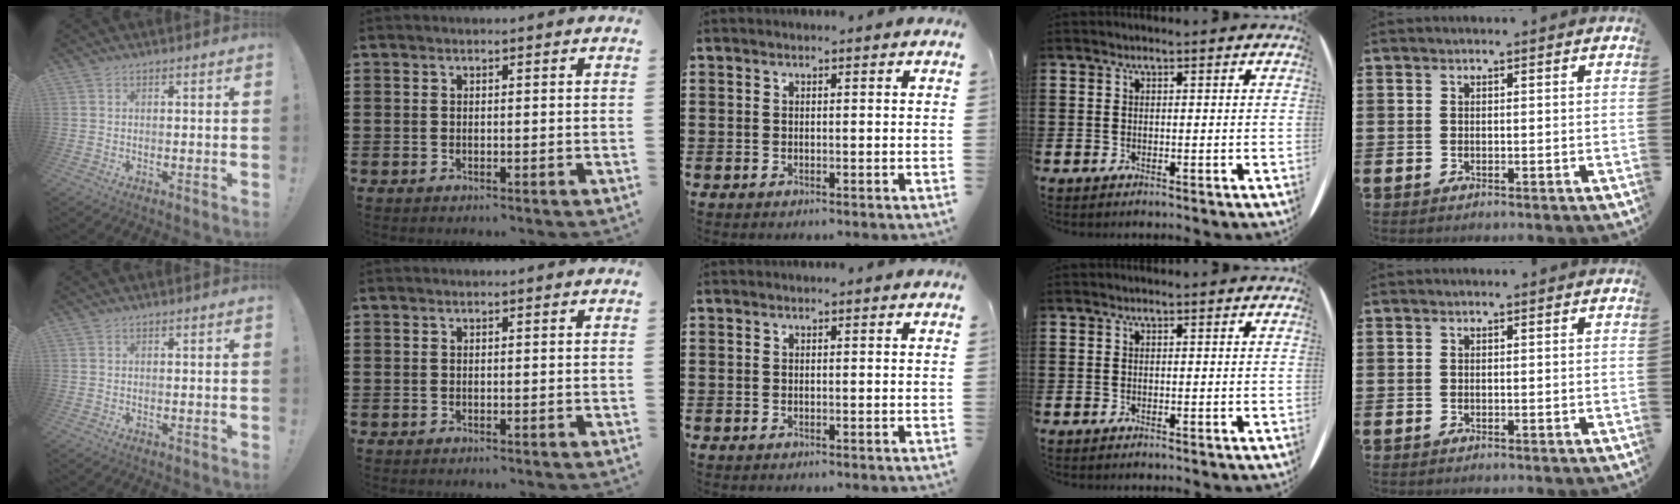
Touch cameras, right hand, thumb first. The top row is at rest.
{}